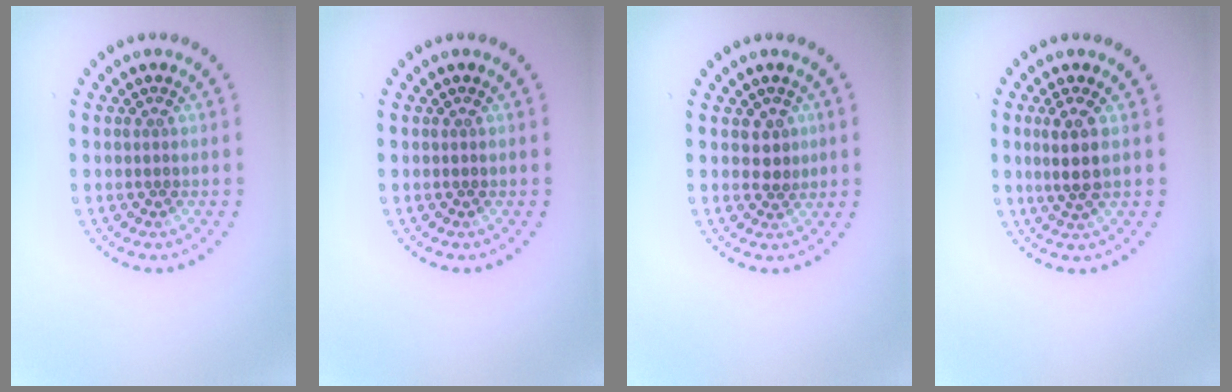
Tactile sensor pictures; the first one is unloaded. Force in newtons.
{"total": 0.0}
{"total": 1.8, "press": 1.7, "slide": 0.8}
{"total": 2.5, "press": 2.2, "slide": 1.2}